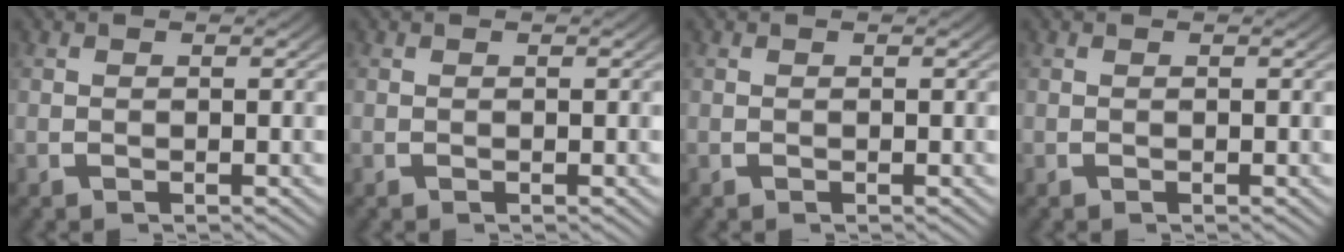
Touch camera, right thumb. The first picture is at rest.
{"total": 0.0}
{"total": 0.0}
{"total": 0.0}